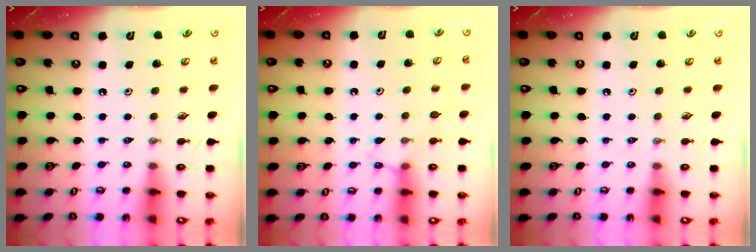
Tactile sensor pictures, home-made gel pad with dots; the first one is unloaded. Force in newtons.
{"total": 6.0, "press": 6.0, "slide": 0.6}
{"total": 0.0}